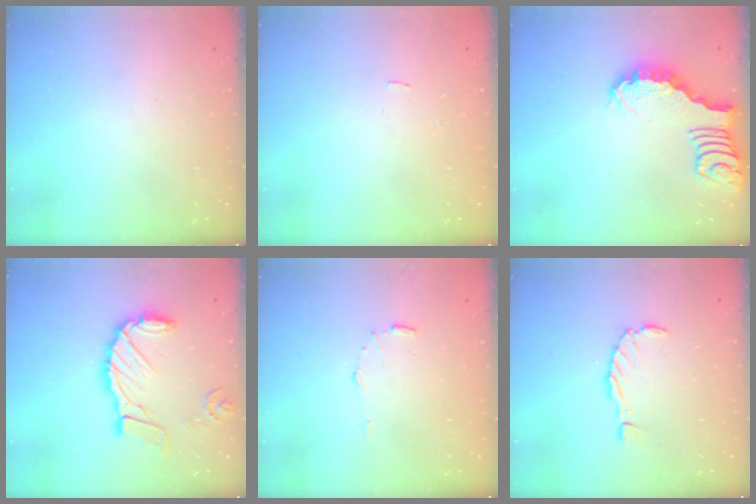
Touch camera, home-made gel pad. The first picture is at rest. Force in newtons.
{"total": 0.6, "press": 0.5, "slide": 0.2}
{"total": 2.0, "press": 2.0, "slide": 0.1}
{"total": 14.4, "press": 14.2, "slide": 2.3}
{"total": 5.7, "press": 5.7, "slide": 0.4}
{"total": 0.0}